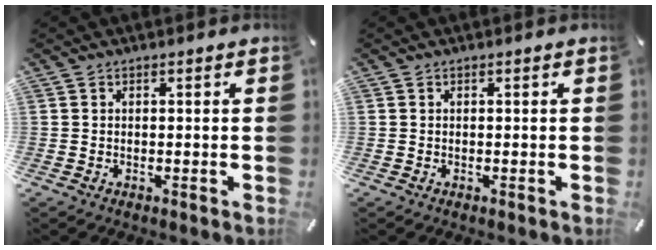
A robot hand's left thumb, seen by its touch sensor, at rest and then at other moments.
{"total": 0.0}